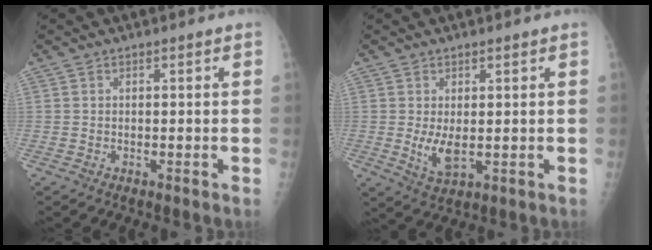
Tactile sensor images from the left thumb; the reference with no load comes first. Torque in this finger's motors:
{"motor_torque": [-0.20, 0.35, -0.02, 0.03, 0.19]}